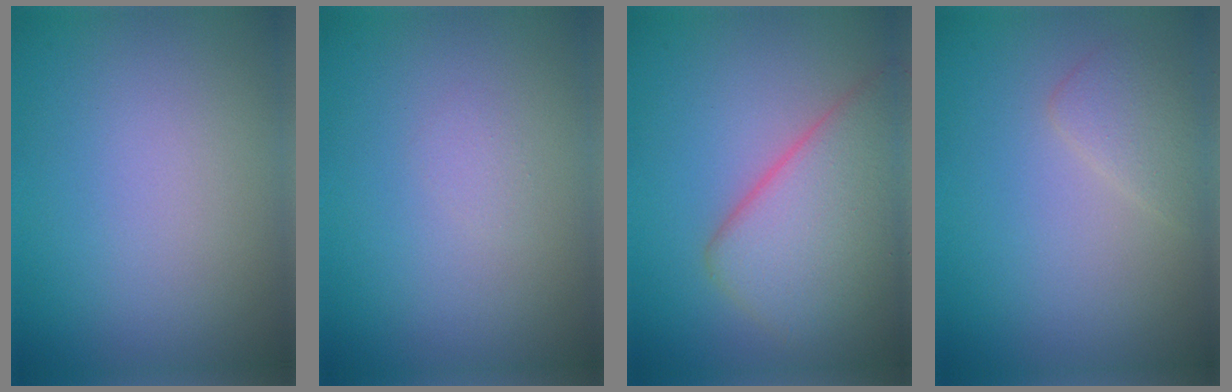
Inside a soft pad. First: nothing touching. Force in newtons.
{"total": 0.6, "press": 0.6, "slide": 0.0}
{"total": 7.6, "press": 7.6, "slide": 0.6}
{"total": 1.9, "press": 1.9, "slide": 0.0}